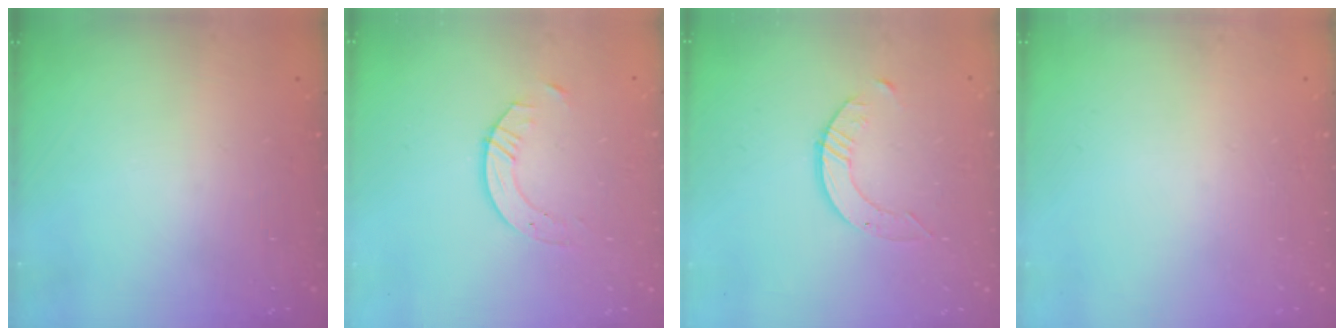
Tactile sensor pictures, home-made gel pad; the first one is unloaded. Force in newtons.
{"total": 5.0, "press": 5.0, "slide": 0.5}
{"total": 3.7, "press": 3.7, "slide": 0.4}
{"total": 0.0}